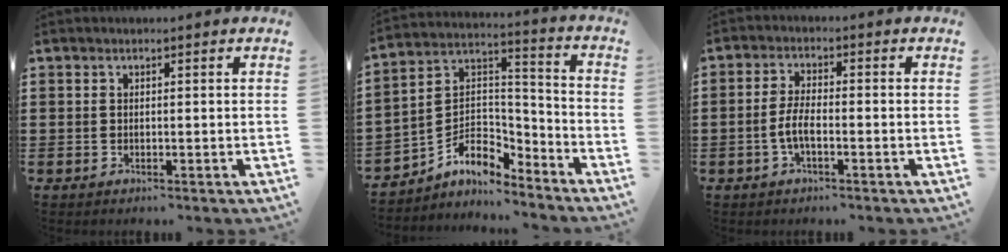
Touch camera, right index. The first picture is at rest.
{"total": 7.2, "force": [-4.7, 4.3, 3.4], "torque": [-0.084, -0.012, -0.091]}
{"total": 3.7, "force": [-1.4, 1.0, 3.3], "torque": [-0.085, -0.005, -0.035]}